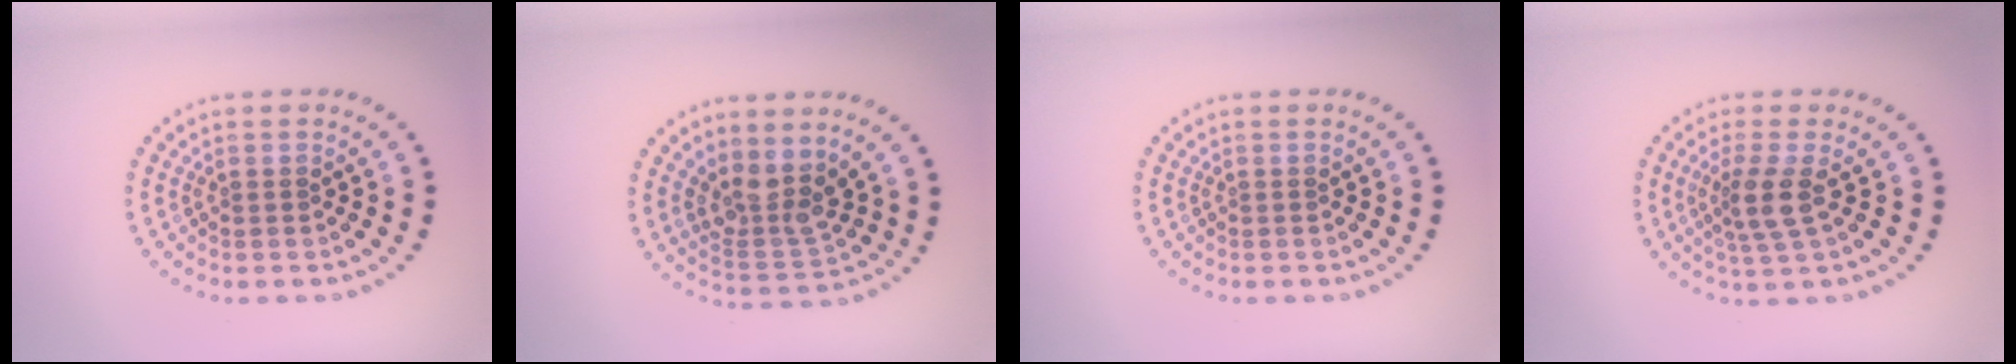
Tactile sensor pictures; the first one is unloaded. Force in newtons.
{"total": 3.6, "press": 2.9, "slide": 2.1}
{"total": 0.0}
{"total": 2.9, "press": 2.3, "slide": 1.7}